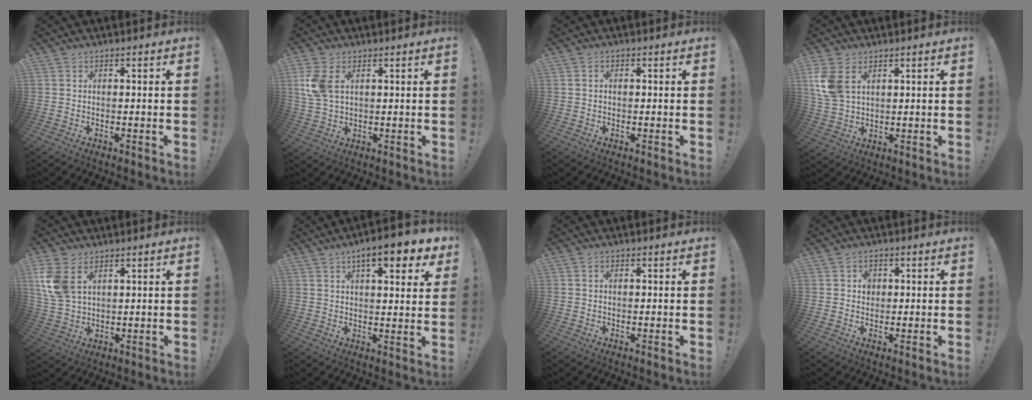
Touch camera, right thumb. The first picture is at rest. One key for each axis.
{"total": 7.6, "fx": 2.6, "fy": 4.4, "fz": 5.5, "tx": -0.117, "ty": -0.004, "tz": 0.049}
{"total": 1.0, "fx": -0.3, "fy": 0.8, "fz": 0.5, "tx": -0.011, "ty": 0.005, "tz": -0.005}
{"total": 8.5, "fx": 3.6, "fy": 5.4, "fz": 5.4, "tx": -0.104, "ty": -0.008, "tz": 0.072}
{"total": 8.8, "fx": 4.0, "fy": 5.5, "fz": 5.6, "tx": -0.116, "ty": -0.013, "tz": 0.076}
{"total": 9.5, "fx": 5.4, "fy": 2.5, "fz": 7.4, "tx": -0.096, "ty": -0.029, "tz": 0.085}
{"total": 0.6, "fx": 0.2, "fy": 0.5, "fz": 0.3, "tx": -0.011, "ty": 0.005, "tz": 0.005}
{"total": 2.7, "fx": 0.4, "fy": 2.4, "fz": 1.3, "tx": -0.004, "ty": -0.002, "tz": 0.002}